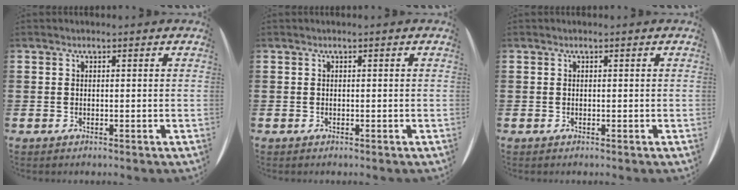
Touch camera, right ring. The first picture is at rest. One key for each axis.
{"total": 0.0}
{"total": 0.0}